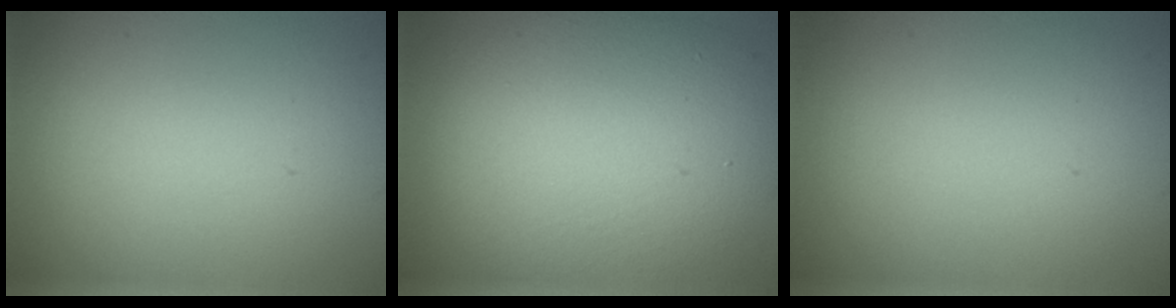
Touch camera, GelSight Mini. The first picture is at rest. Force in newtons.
{"total": 11.6, "press": 11.6, "slide": 0.7}
{"total": 0.0}